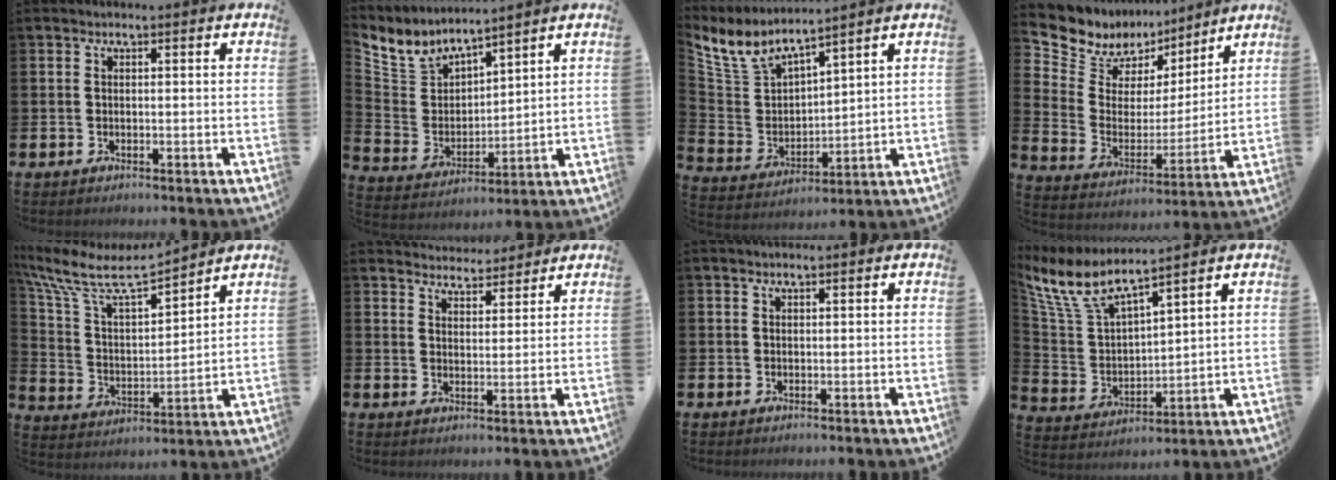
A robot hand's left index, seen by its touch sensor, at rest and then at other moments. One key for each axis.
{"total": 5.1, "fx": 4.8, "fy": 1.6, "fz": 0.5, "tx": -0.050, "ty": -0.038, "tz": 0.082}
{"total": 6.5, "fx": 5.7, "fy": 2.1, "fz": 2.3, "tx": -0.082, "ty": -0.029, "tz": 0.098}
{"total": 8.3, "fx": 7.2, "fy": 4.2, "fz": -0.1, "tx": -0.063, "ty": -0.060, "tz": 0.133}
{"total": 8.0, "fx": 7.0, "fy": 2.3, "fz": 3.2, "tx": -0.104, "ty": -0.043, "tz": 0.117}
{"total": 4.4, "fx": 4.3, "fy": 0.9, "fz": -0.4, "tx": -0.006, "ty": -0.026, "tz": 0.079}
{"total": 0.6, "fx": 0.5, "fy": 0.0, "fz": 0.2, "tx": -0.004, "ty": 0.002, "tz": 0.009}
{"total": 7.7, "fx": 6.5, "fy": 2.1, "fz": 3.5, "tx": -0.105, "ty": -0.029, "tz": 0.114}